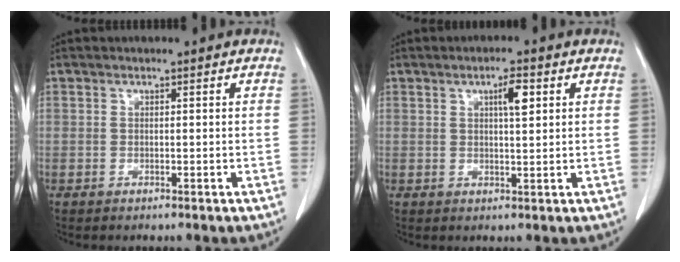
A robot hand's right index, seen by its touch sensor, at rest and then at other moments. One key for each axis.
{"total": 3.5, "fx": 1.4, "fy": 0.6, "fz": 3.2, "tx": -0.056, "ty": 0.000, "tz": 0.022}